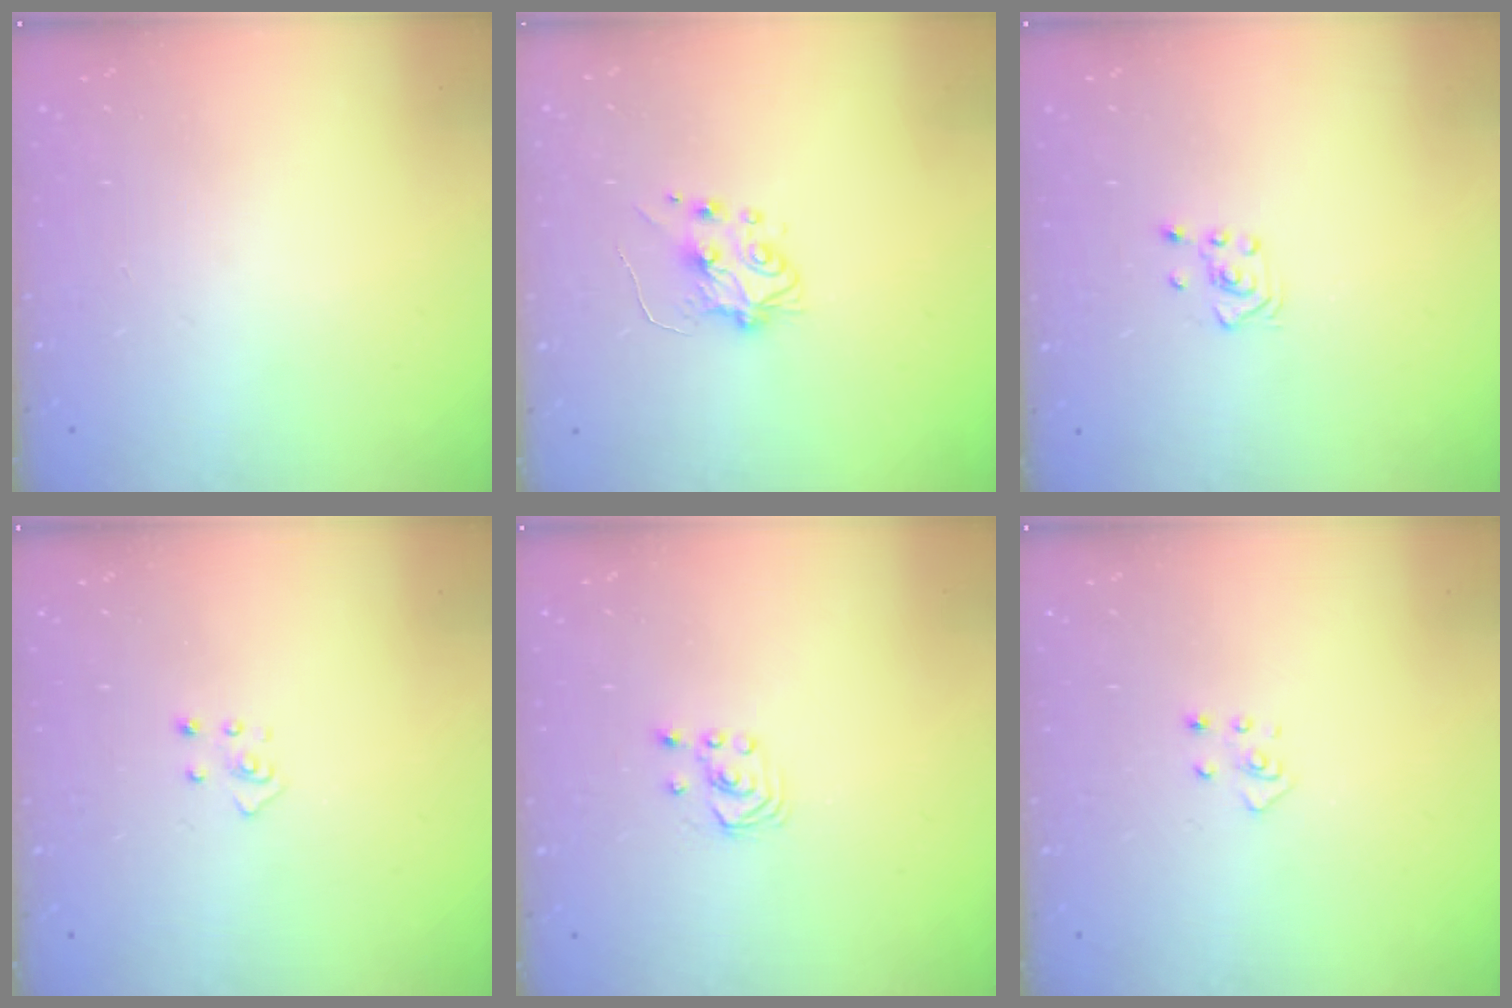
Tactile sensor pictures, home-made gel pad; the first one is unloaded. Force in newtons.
{"total": 5.9, "press": 5.9, "slide": 0.9}
{"total": 2.8, "press": 2.6, "slide": 1.0}
{"total": 2.5, "press": 2.4, "slide": 0.3}
{"total": 1.9, "press": 1.9, "slide": 0.2}
{"total": 3.3, "press": 3.3, "slide": 0.3}